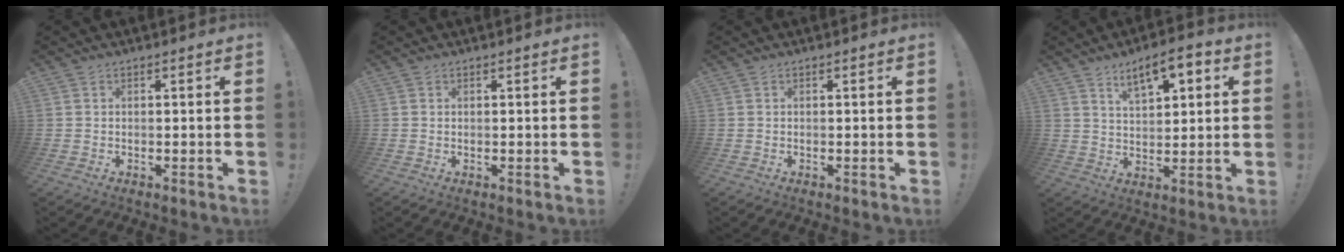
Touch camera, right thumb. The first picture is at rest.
{"total": 0.0}
{"total": 0.0}
{"total": 9.7, "force": [5.2, 4.0, 7.0], "torque": [-0.107, -0.018, 0.089]}